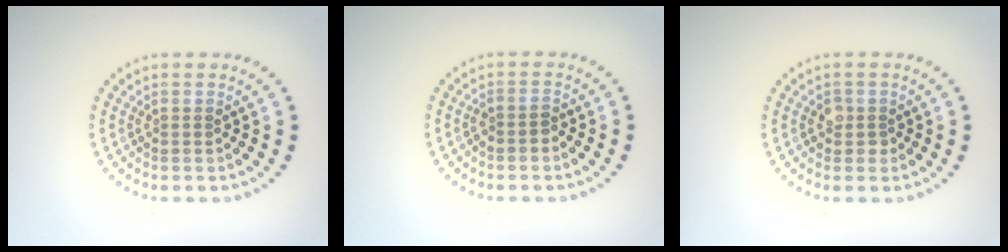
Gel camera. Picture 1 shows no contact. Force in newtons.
{"total": 1.4, "press": 1.1, "slide": 0.9}
{"total": 1.5, "press": 1.3, "slide": 0.6}